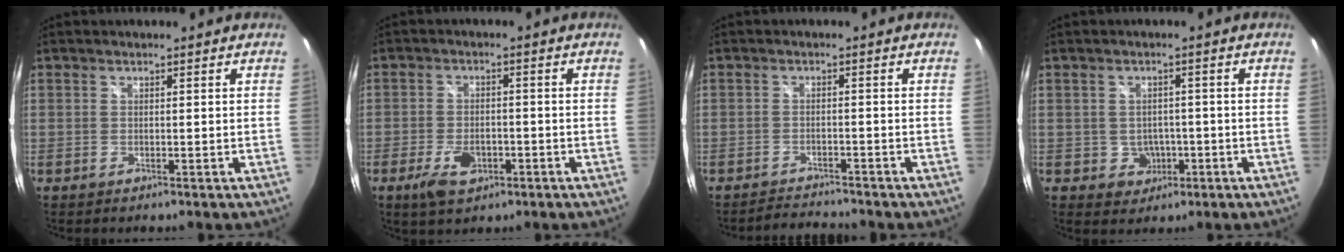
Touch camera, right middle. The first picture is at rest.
{"total": 7.7, "force": [-4.7, 3.0, 5.4], "torque": [-0.127, -0.010, -0.089]}
{"total": 3.5, "force": [-3.5, 0.0, 0.1], "torque": [-0.017, -0.004, -0.062]}
{"total": 4.2, "force": [-1.1, 4.0, 1.0], "torque": [-0.027, 0.007, -0.004]}